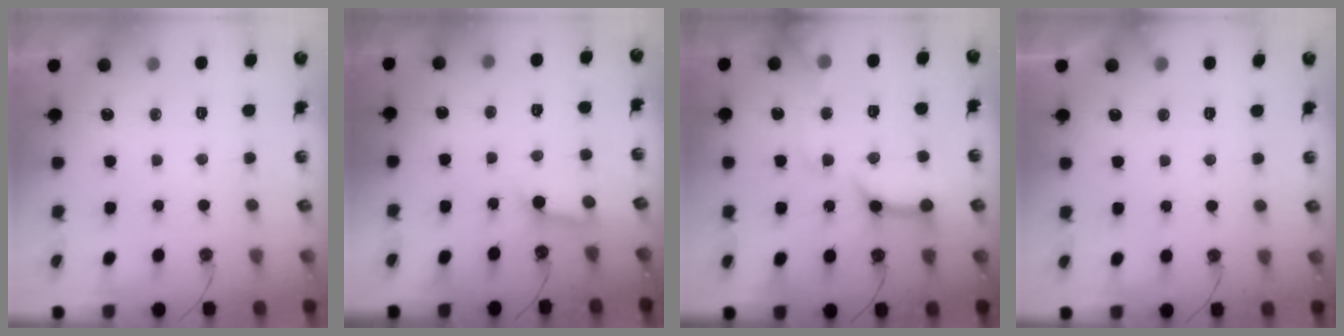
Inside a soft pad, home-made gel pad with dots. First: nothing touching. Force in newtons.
{"total": 3.3, "press": 3.3, "slide": 0.3}
{"total": 13.0, "press": 12.9, "slide": 1.7}
{"total": 2.9, "press": 2.9, "slide": 0.2}